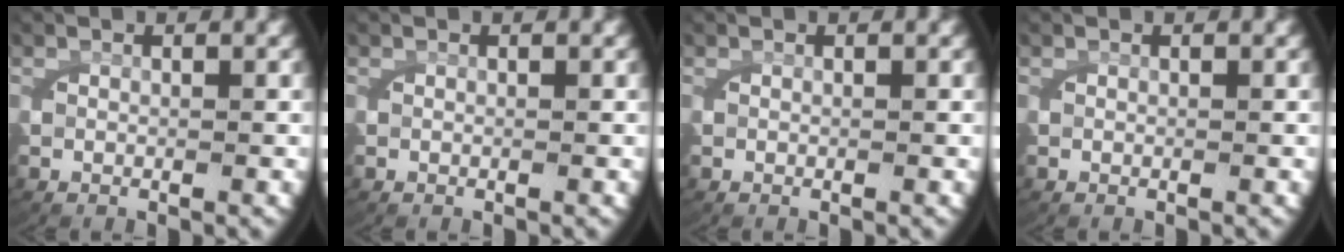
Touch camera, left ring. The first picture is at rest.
{"total": 0.0}
{"total": 0.0}
{"total": 0.0}